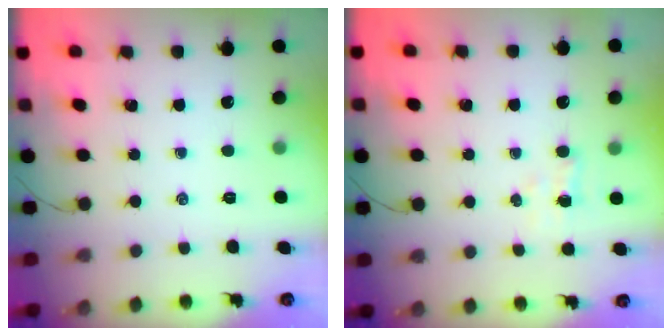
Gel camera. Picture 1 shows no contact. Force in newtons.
{"total": 2.5, "press": 2.3, "slide": 0.8}